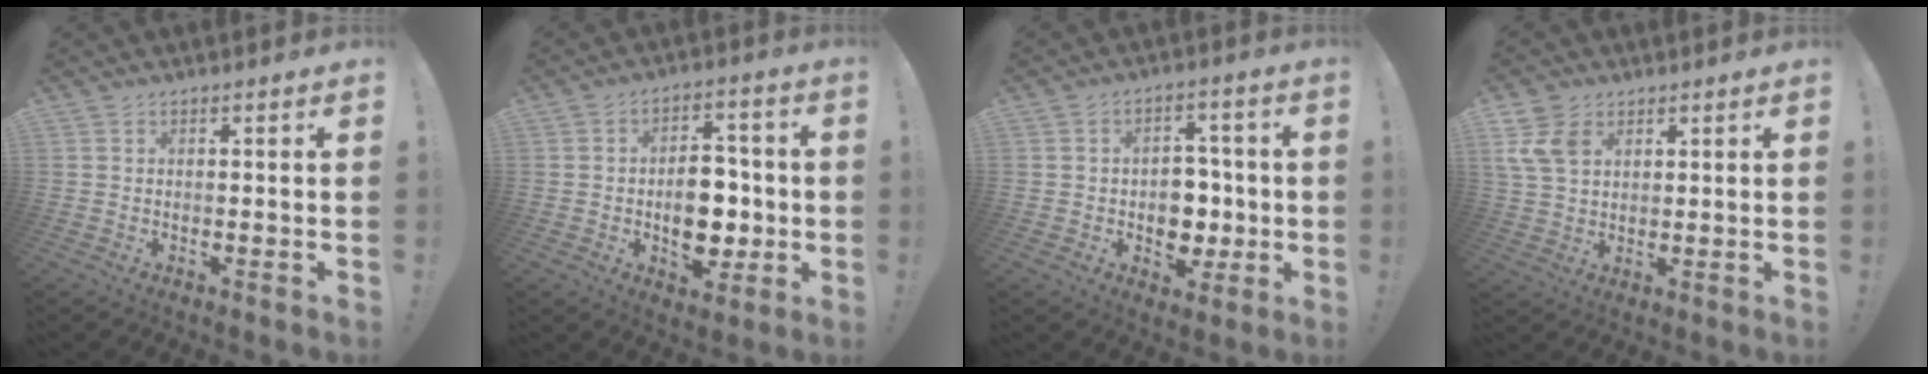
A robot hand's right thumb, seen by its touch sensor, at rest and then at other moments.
{"total": 12.4, "force": [-2.0, 8.5, 8.8], "torque": [-0.126, 0.017, -0.029]}
{"total": 8.9, "force": [-0.8, 7.8, 4.3], "torque": [-0.042, 0.004, -0.006]}
{"total": 9.9, "force": [3.7, 7.5, 5.3], "torque": [-0.116, 0.000, 0.078]}